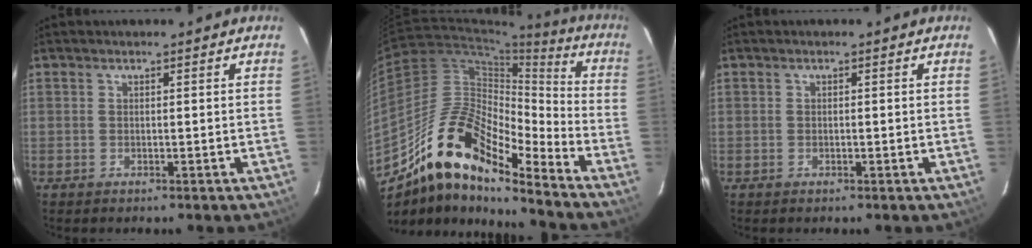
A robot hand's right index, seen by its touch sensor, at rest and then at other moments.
{"total": 17.3, "force": [-13.0, 5.0, 10.3], "torque": [-0.173, 0.004, -0.254]}
{"total": 0.0}